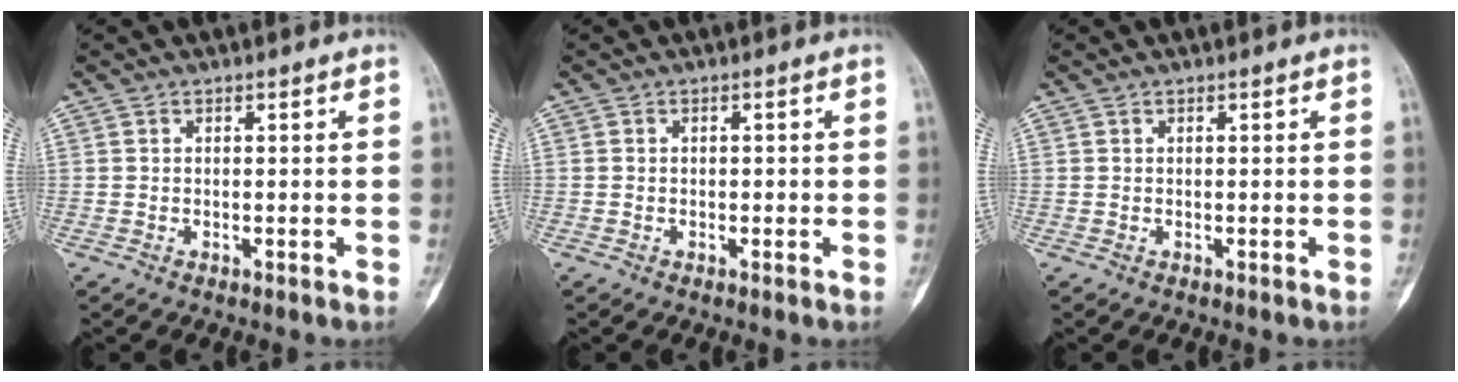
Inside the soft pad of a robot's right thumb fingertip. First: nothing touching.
{"total": 0.6, "force": [-0.1, 0.6, 0.2], "torque": [0.004, 0.004, -0.002]}
{"total": 0.0}